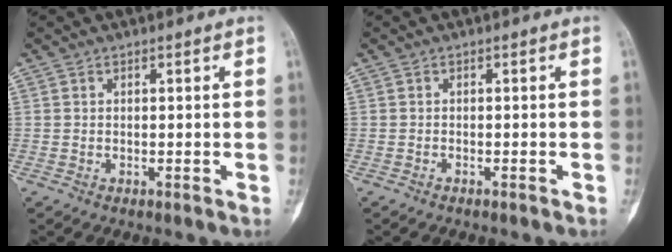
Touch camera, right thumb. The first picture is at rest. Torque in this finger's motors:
{"motor_torque": [0.43, 0.33, 0.01, -0.02, 0.03]}